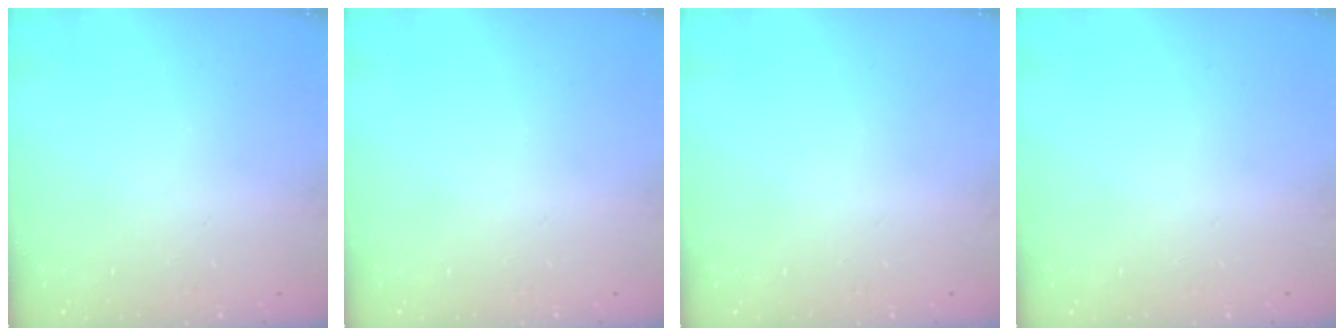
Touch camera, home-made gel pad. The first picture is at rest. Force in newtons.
{"total": 0.0}
{"total": 0.0}
{"total": 0.0}